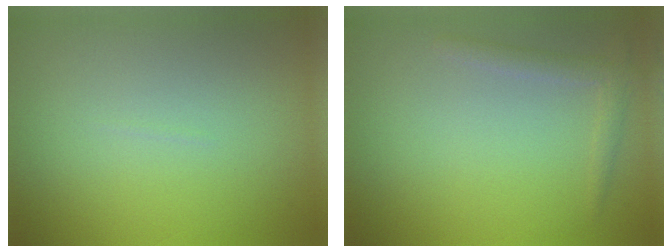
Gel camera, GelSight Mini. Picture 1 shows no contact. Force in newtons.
{"total": 1.5, "press": 1.5, "slide": 0.1}